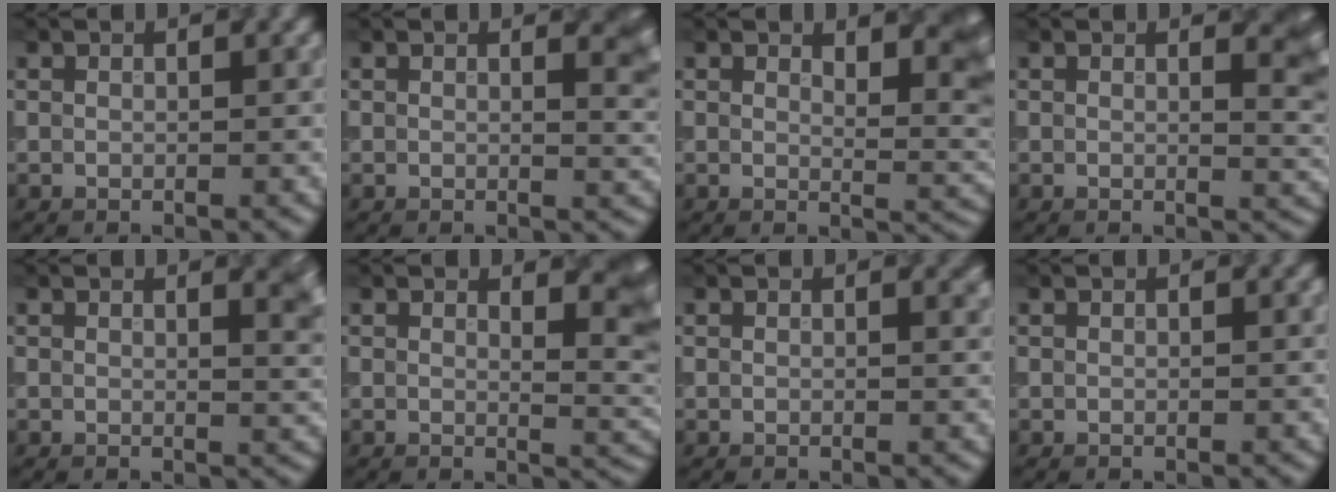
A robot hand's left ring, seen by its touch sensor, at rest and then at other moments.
{"total": 2.6, "force": [1.4, 0.8, 2.0], "torque": [-0.014, -0.003, 0.019]}
{"total": 4.6, "force": [2.3, 1.5, 3.7], "torque": [-0.036, -0.002, 0.034]}
{"total": 3.1, "force": [1.4, 0.9, 2.5], "torque": [-0.022, -0.003, 0.019]}
{"total": 2.6, "force": [1.5, 0.9, 1.9], "torque": [-0.007, 0.001, 0.019]}
{"total": 4.2, "force": [1.9, 1.3, 3.5], "torque": [-0.030, -0.002, 0.026]}
{"total": 0.7, "force": [0.4, 0.2, 0.5], "torque": [-0.002, -0.001, 0.006]}
{"total": 0.0}